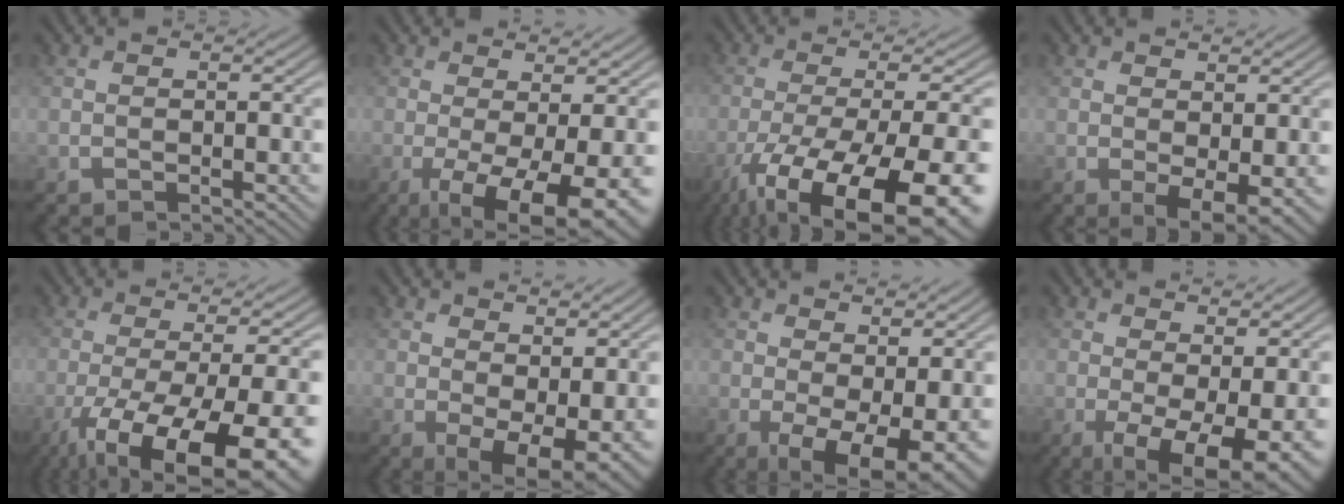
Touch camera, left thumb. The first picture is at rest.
{"total": 10.0, "force": [-3.1, 2.9, 9.1], "torque": [-0.137, -0.005, -0.035]}
{"total": 18.0, "force": [-10.1, 5.2, 13.9], "torque": [-0.225, -0.044, -0.144]}
{"total": 3.7, "force": [0.3, 1.1, 3.5], "torque": [-0.056, -0.009, 0.011]}
{"total": 16.4, "force": [-8.0, 4.7, 13.5], "torque": [-0.213, -0.024, -0.110]}
{"total": 7.6, "force": [0.8, 3.8, 6.6], "torque": [-0.095, -0.015, 0.026]}
{"total": 8.4, "force": [-0.6, 3.6, 7.6], "torque": [-0.113, -0.014, 0.002]}
{"total": 8.8, "force": [-1.6, 3.3, 7.9], "torque": [-0.125, -0.007, -0.015]}